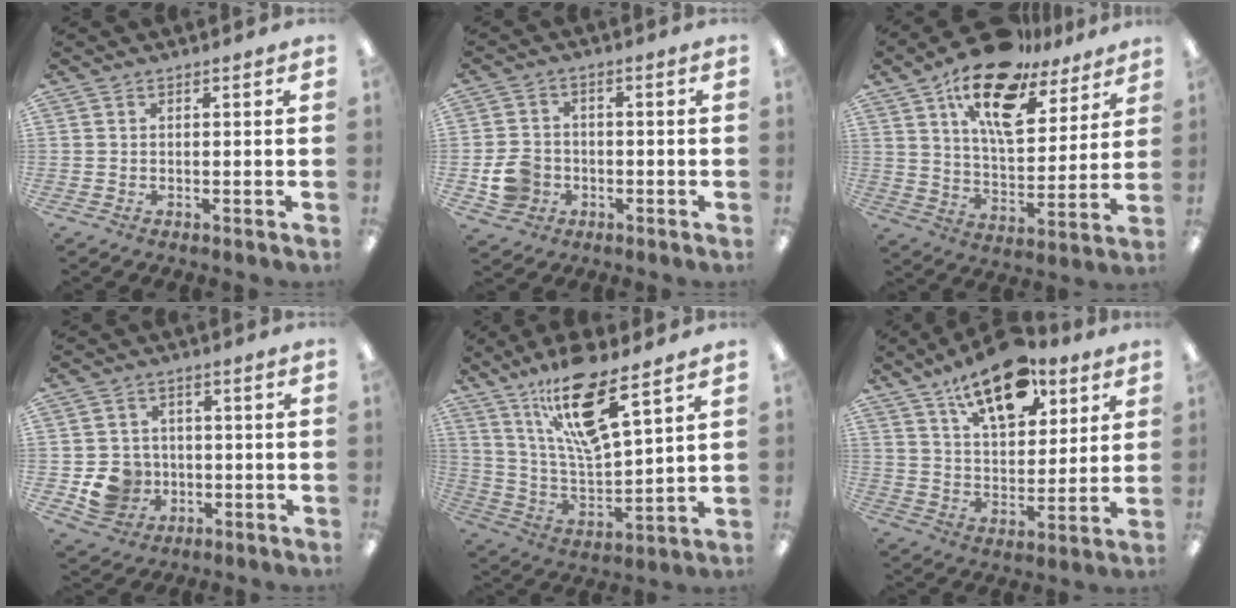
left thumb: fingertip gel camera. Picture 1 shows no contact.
{"total": 7.1, "force": [-2.0, 6.2, 2.8], "torque": [-0.059, 0.014, -0.033]}
{"total": 18.6, "force": [11.9, 8.7, 11.2], "torque": [-0.183, -0.064, 0.206]}
{"total": 8.0, "force": [-1.8, 7.5, 2.2], "torque": [-0.060, 0.016, -0.023]}
{"total": 17.8, "force": [11.6, 4.7, 12.7], "torque": [-0.228, -0.055, 0.193]}
{"total": 17.0, "force": [11.2, 8.2, 9.8], "torque": [-0.151, -0.052, 0.193]}